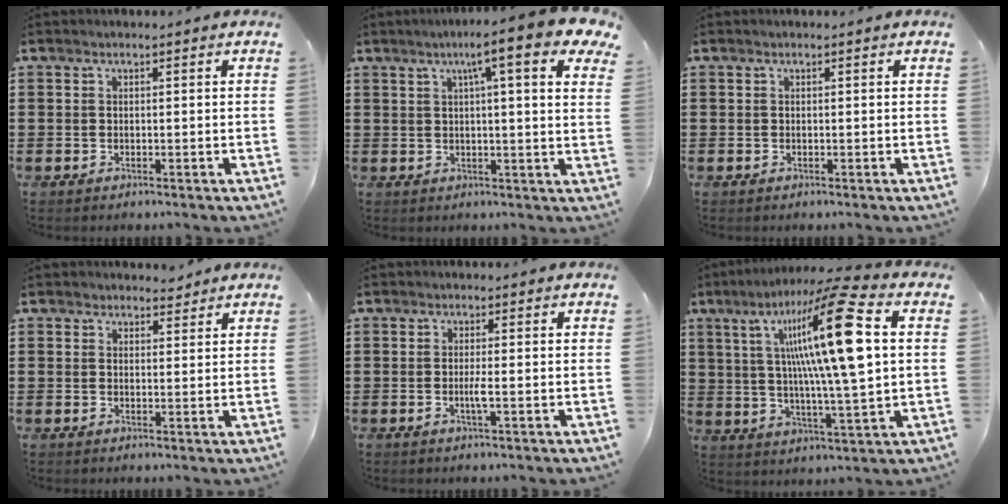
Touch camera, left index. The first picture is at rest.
{"total": 9.2, "force": [5.5, 0.4, 7.4], "torque": [-0.124, -0.015, 0.084]}
{"total": 0.0}
{"total": 2.3, "force": [2.1, 1.0, 0.2], "torque": [-0.010, 0.004, 0.041]}
{"total": 1.9, "force": [-0.5, -0.1, 1.8], "torque": [-0.040, -0.007, -0.014]}
{"total": 18.5, "force": [5.1, 2.9, 17.5], "torque": [-0.318, -0.002, 0.067]}